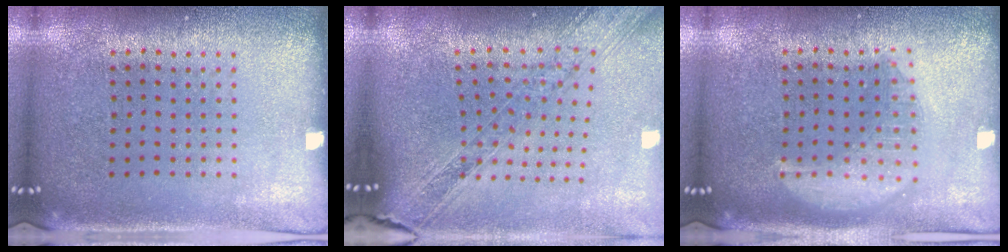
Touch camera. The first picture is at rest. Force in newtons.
{"total": 1.7, "press": 1.5, "slide": 0.8}
{"total": 3.1, "press": 3.1, "slide": 0.3}